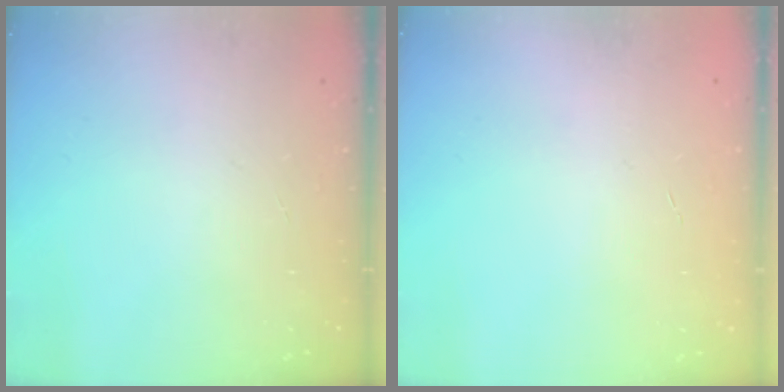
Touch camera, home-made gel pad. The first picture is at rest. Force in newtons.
{"total": 0.0}